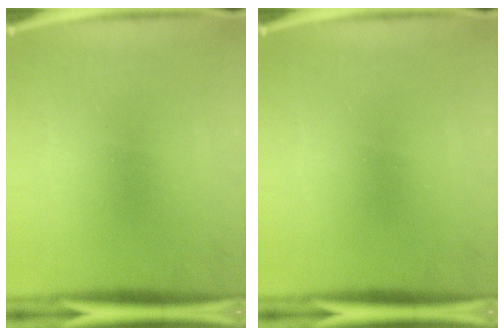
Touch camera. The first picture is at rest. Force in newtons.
{"total": 0.0}